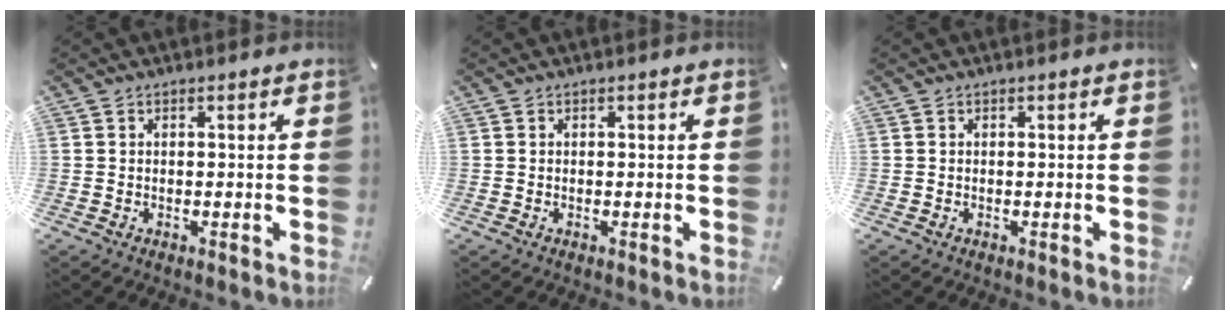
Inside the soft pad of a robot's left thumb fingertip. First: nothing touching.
{"total": 0.0}
{"total": 0.0}